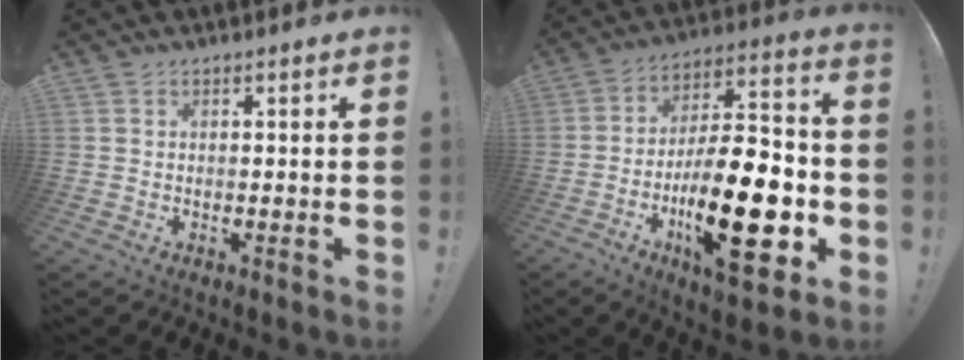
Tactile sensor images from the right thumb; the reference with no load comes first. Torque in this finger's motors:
{"motor_torque": [2.32, 2.69, 1.53, -1.24, 0.19]}